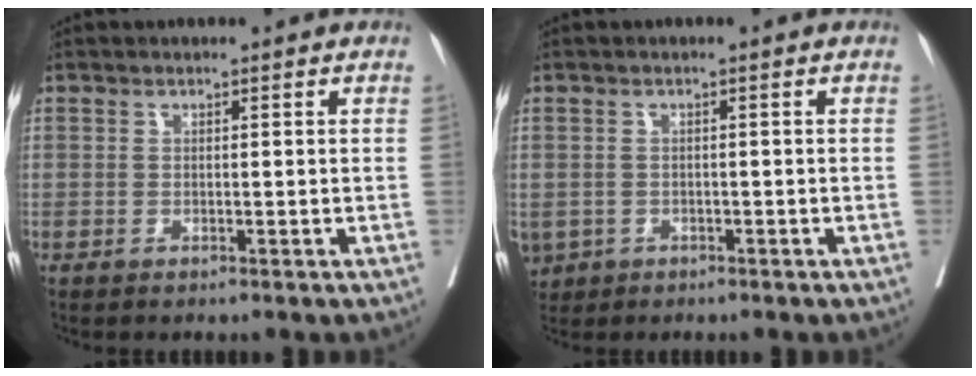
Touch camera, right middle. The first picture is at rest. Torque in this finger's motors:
{"motor_torque": [1.47, -0.67, 1.05, 0.21]}